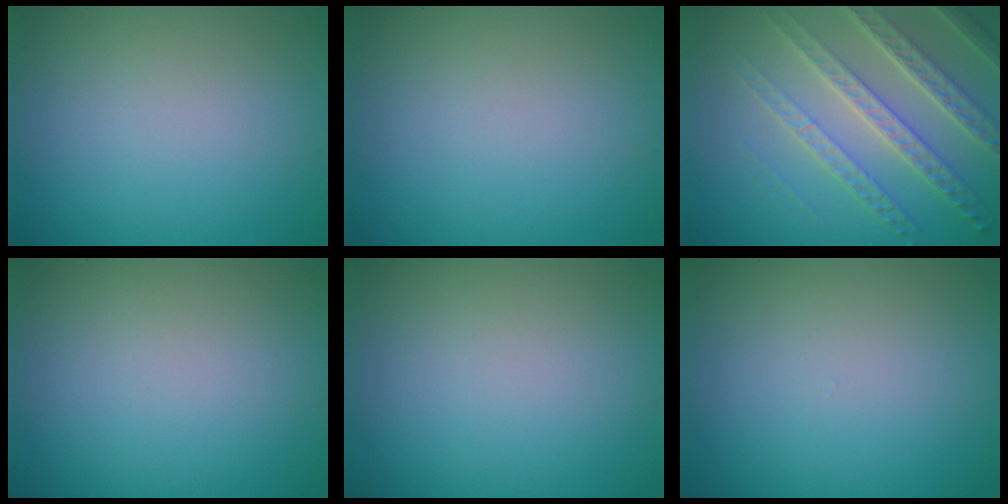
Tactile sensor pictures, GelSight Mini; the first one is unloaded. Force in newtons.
{"total": 0.0}
{"total": 7.2, "press": 5.1, "slide": 5.1}
{"total": 0.0}
{"total": 0.0}
{"total": 0.0}